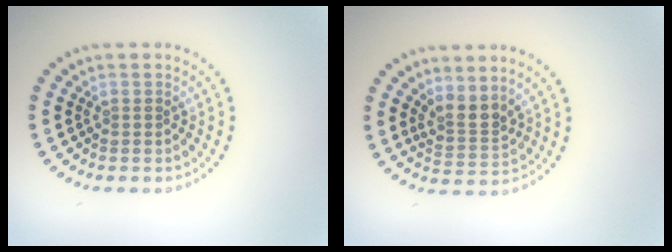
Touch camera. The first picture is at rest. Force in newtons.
{"total": 2.6, "press": 1.9, "slide": 1.8}